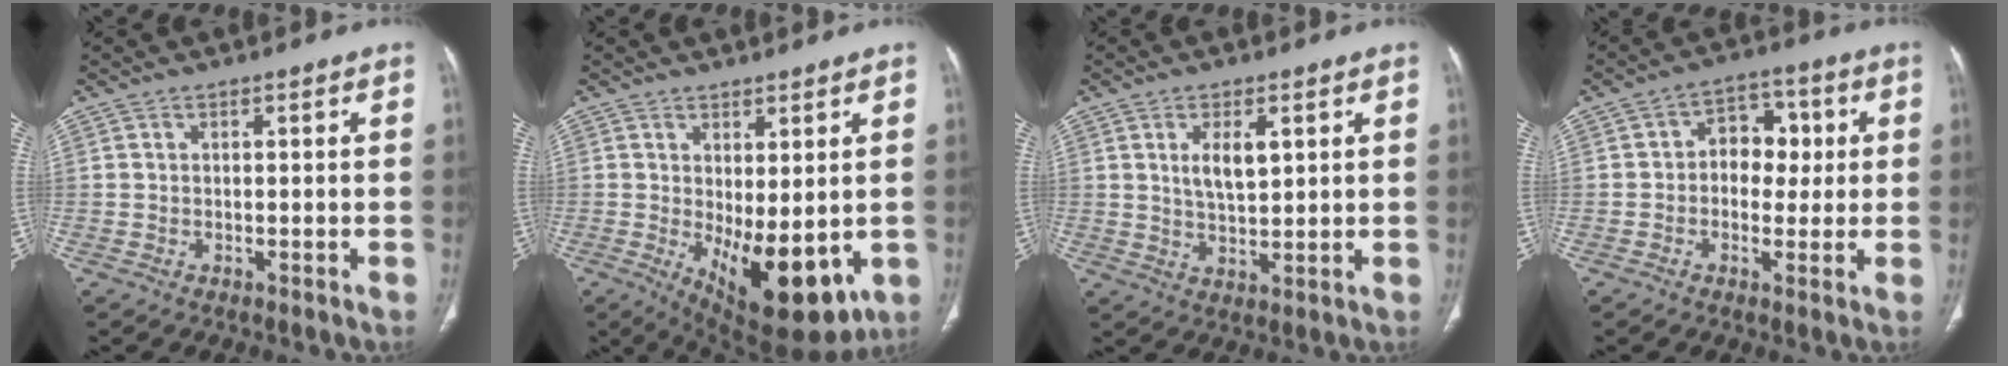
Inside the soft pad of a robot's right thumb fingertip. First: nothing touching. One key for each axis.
{"total": 13.7, "fx": -2.5, "fy": 6.0, "fz": 12.1, "tx": -0.166, "ty": -0.022, "tz": -0.012}
{"total": 6.2, "fx": 2.0, "fy": 2.9, "fz": 5.1, "tx": -0.082, "ty": -0.015, "tz": 0.042}
{"total": 8.7, "fx": 0.6, "fy": 6.4, "fz": 5.9, "tx": -0.039, "ty": 0.021, "tz": 0.003}